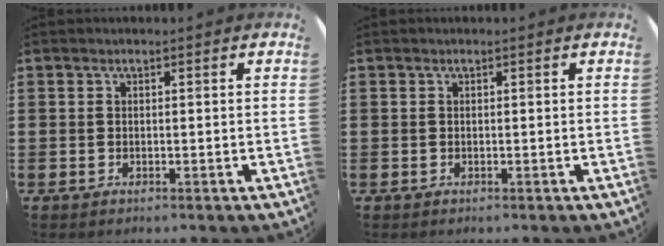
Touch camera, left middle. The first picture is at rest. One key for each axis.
{"total": 0.0}